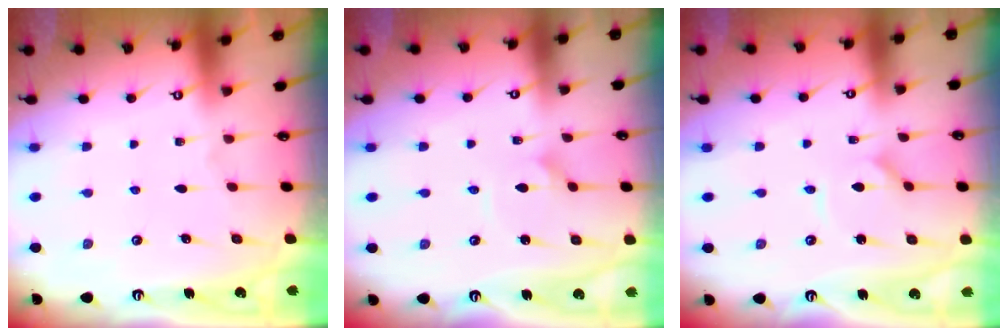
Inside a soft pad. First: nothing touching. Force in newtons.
{"total": 2.2, "press": 2.2, "slide": 0.1}
{"total": 1.5, "press": 1.5, "slide": 0.3}